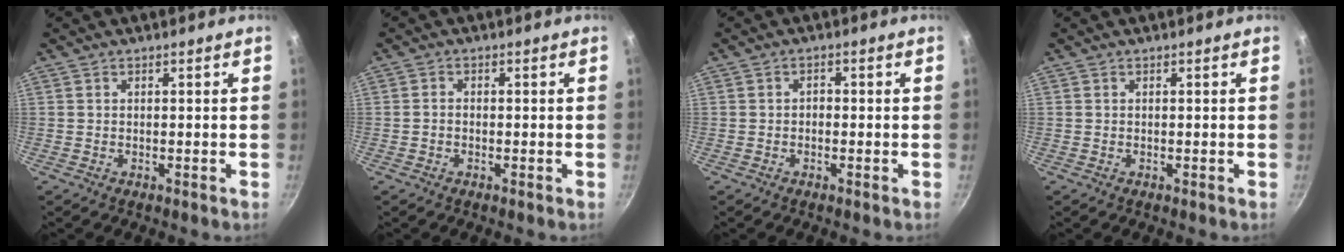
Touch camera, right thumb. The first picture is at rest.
{"total": 1.2, "force": [-0.5, 0.9, 0.6], "torque": [-0.009, 0.008, -0.010]}
{"total": 1.4, "force": [-0.5, 1.0, 0.8], "torque": [-0.011, 0.007, -0.009]}
{"total": 0.0}